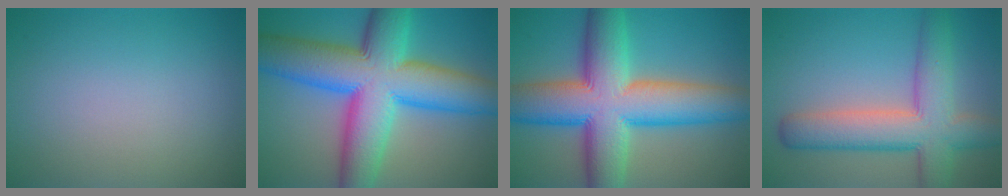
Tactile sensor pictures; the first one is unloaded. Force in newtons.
{"total": 14.9, "press": 14.9, "slide": 0.3}
{"total": 14.2, "press": 14.2, "slide": 0.2}
{"total": 8.2, "press": 8.2, "slide": 0.4}